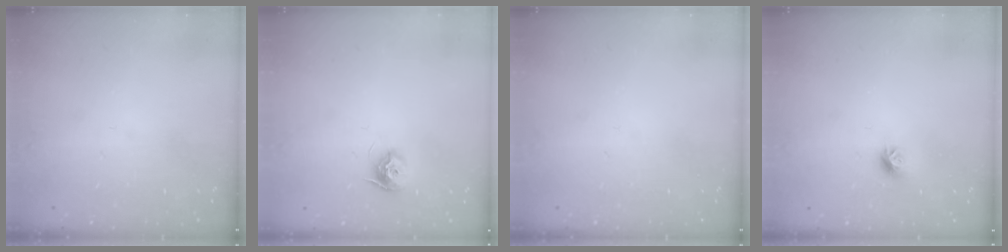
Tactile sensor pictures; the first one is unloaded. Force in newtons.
{"total": 8.7, "press": 8.7, "slide": 0.1}
{"total": 0.0}
{"total": 7.4, "press": 7.4, "slide": 0.7}